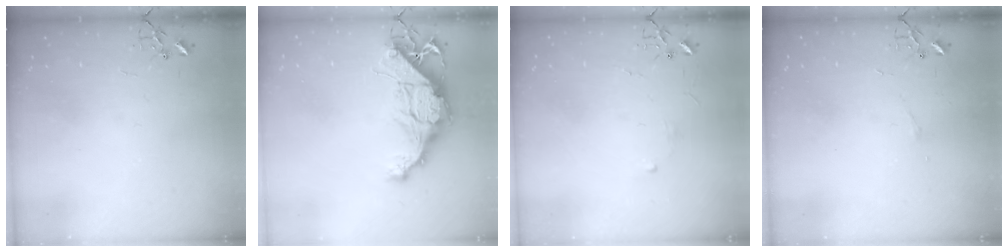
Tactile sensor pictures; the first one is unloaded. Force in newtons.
{"total": 13.4, "press": 13.4, "slide": 1.1}
{"total": 2.9, "press": 2.8, "slide": 0.5}
{"total": 3.3, "press": 3.2, "slide": 0.6}